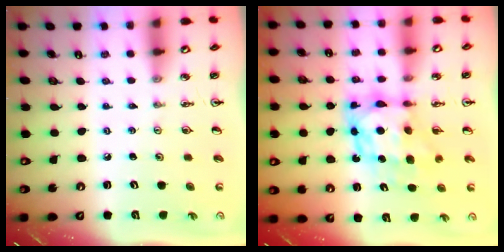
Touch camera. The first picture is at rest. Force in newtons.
{"total": 8.7, "press": 8.7, "slide": 0.8}